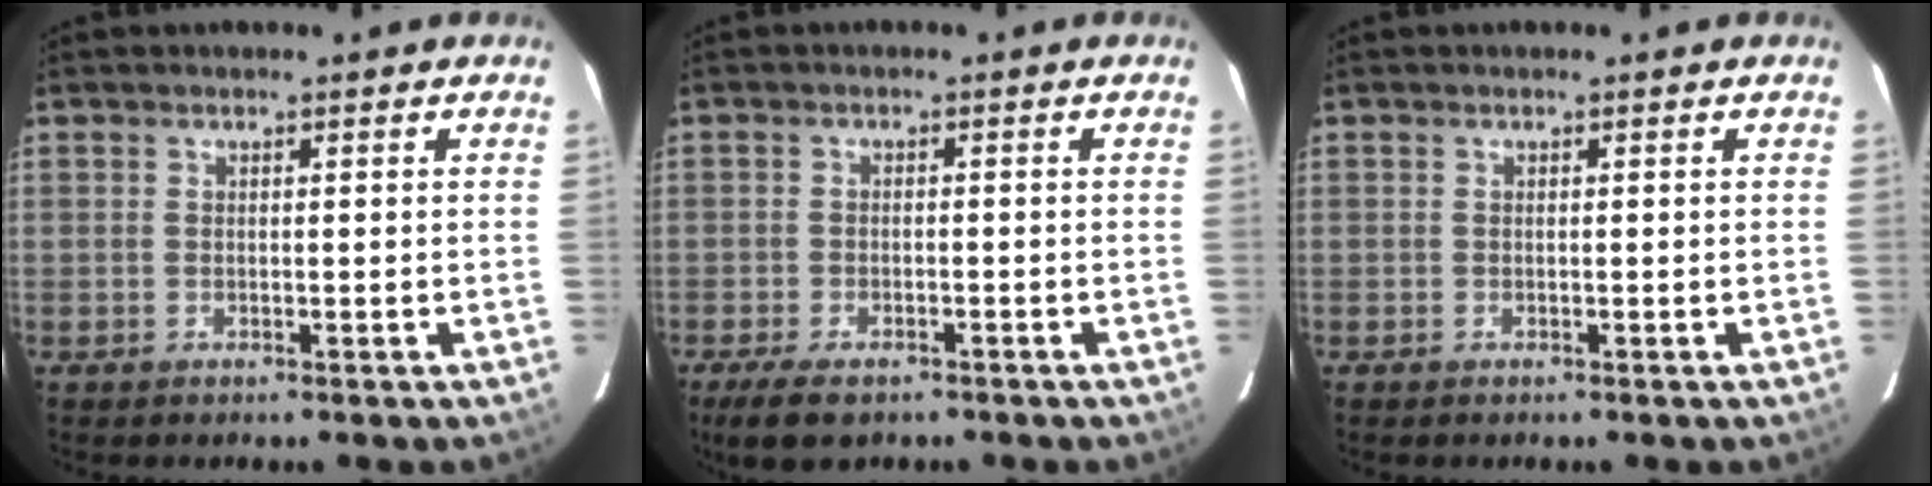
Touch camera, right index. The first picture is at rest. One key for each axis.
{"total": 6.4, "fx": -4.6, "fy": 2.6, "fz": 3.6, "tx": -0.094, "ty": -0.020, "tz": -0.079}
{"total": 0.0}